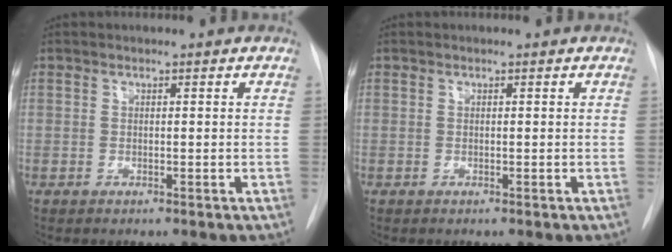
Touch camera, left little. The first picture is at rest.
{"total": 0.0}